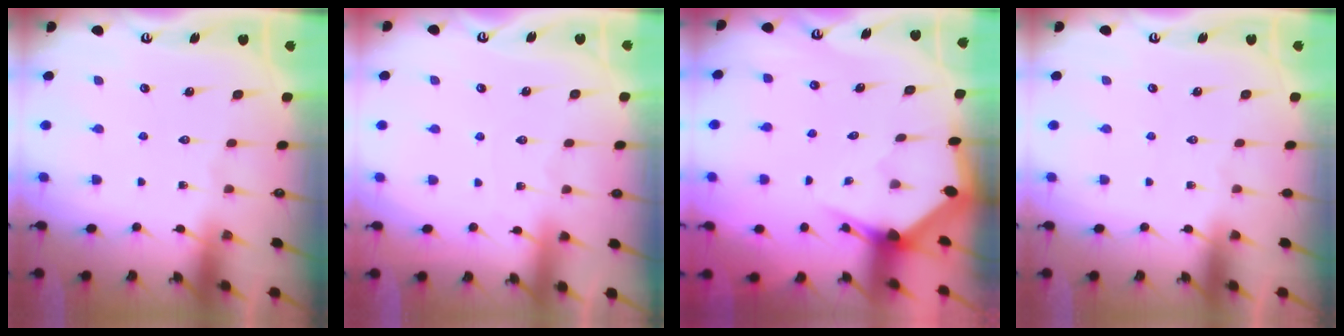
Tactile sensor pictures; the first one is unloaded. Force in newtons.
{"total": 3.1, "press": 3.0, "slide": 0.4}
{"total": 3.4, "press": 3.4, "slide": 0.2}
{"total": 0.0}